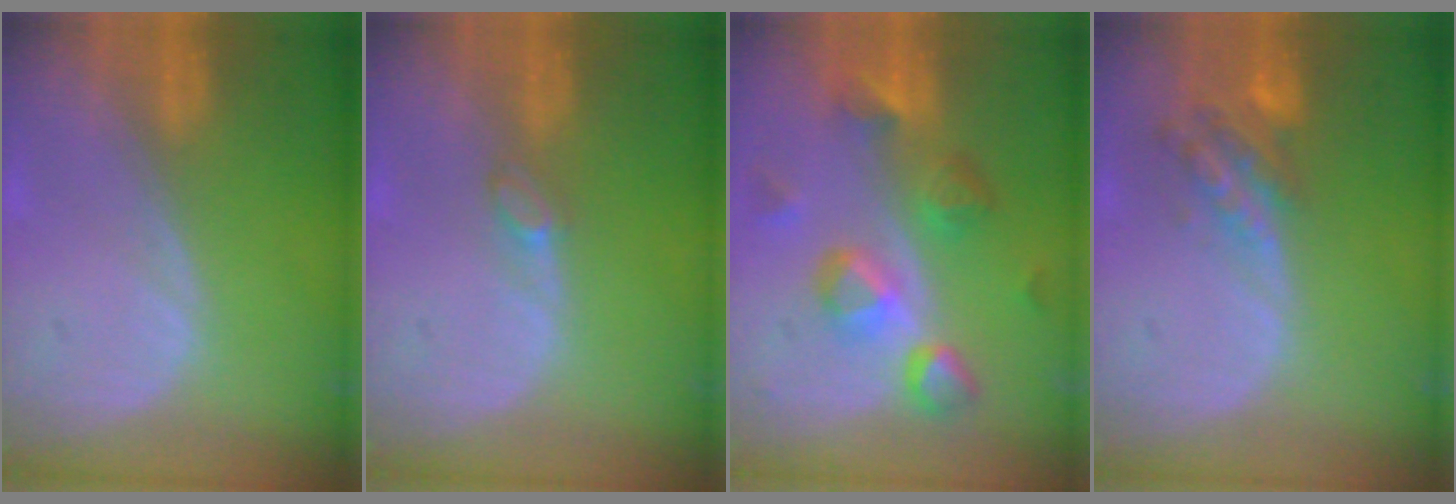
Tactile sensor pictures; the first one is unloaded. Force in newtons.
{"total": 1.6, "press": 1.6, "slide": 0.2}
{"total": 9.5, "press": 8.4, "slide": 4.5}
{"total": 5.9, "press": 5.3, "slide": 2.6}